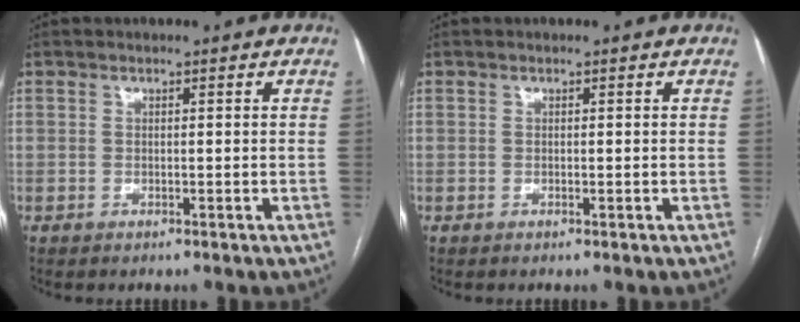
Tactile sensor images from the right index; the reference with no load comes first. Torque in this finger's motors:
{"motor_torque": [0.00, 0.00, 0.00, 0.00]}